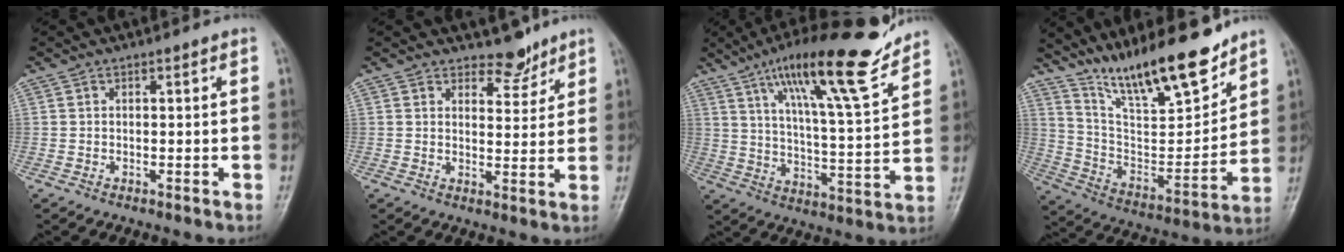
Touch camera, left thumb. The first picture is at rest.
{"total": 4.4, "force": [3.8, 2.1, 0.8], "torque": [0.014, -0.030, 0.060]}
{"total": 19.3, "force": [13.5, 3.0, 13.4], "torque": [-0.193, -0.064, 0.219]}
{"total": 19.0, "force": [14.9, 4.6, 10.9], "torque": [-0.142, -0.087, 0.270]}